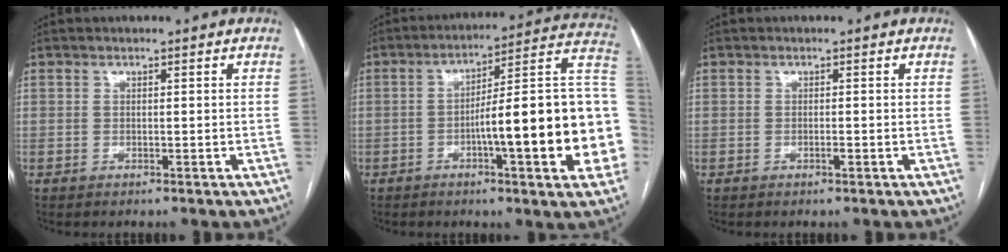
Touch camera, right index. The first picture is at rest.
{"total": 22.1, "force": [-3.7, 2.8, 21.7], "torque": [-0.212, 0.034, -0.043]}
{"total": 0.7, "force": [-0.3, 0.1, 0.6], "torque": [-0.015, -0.001, -0.006]}